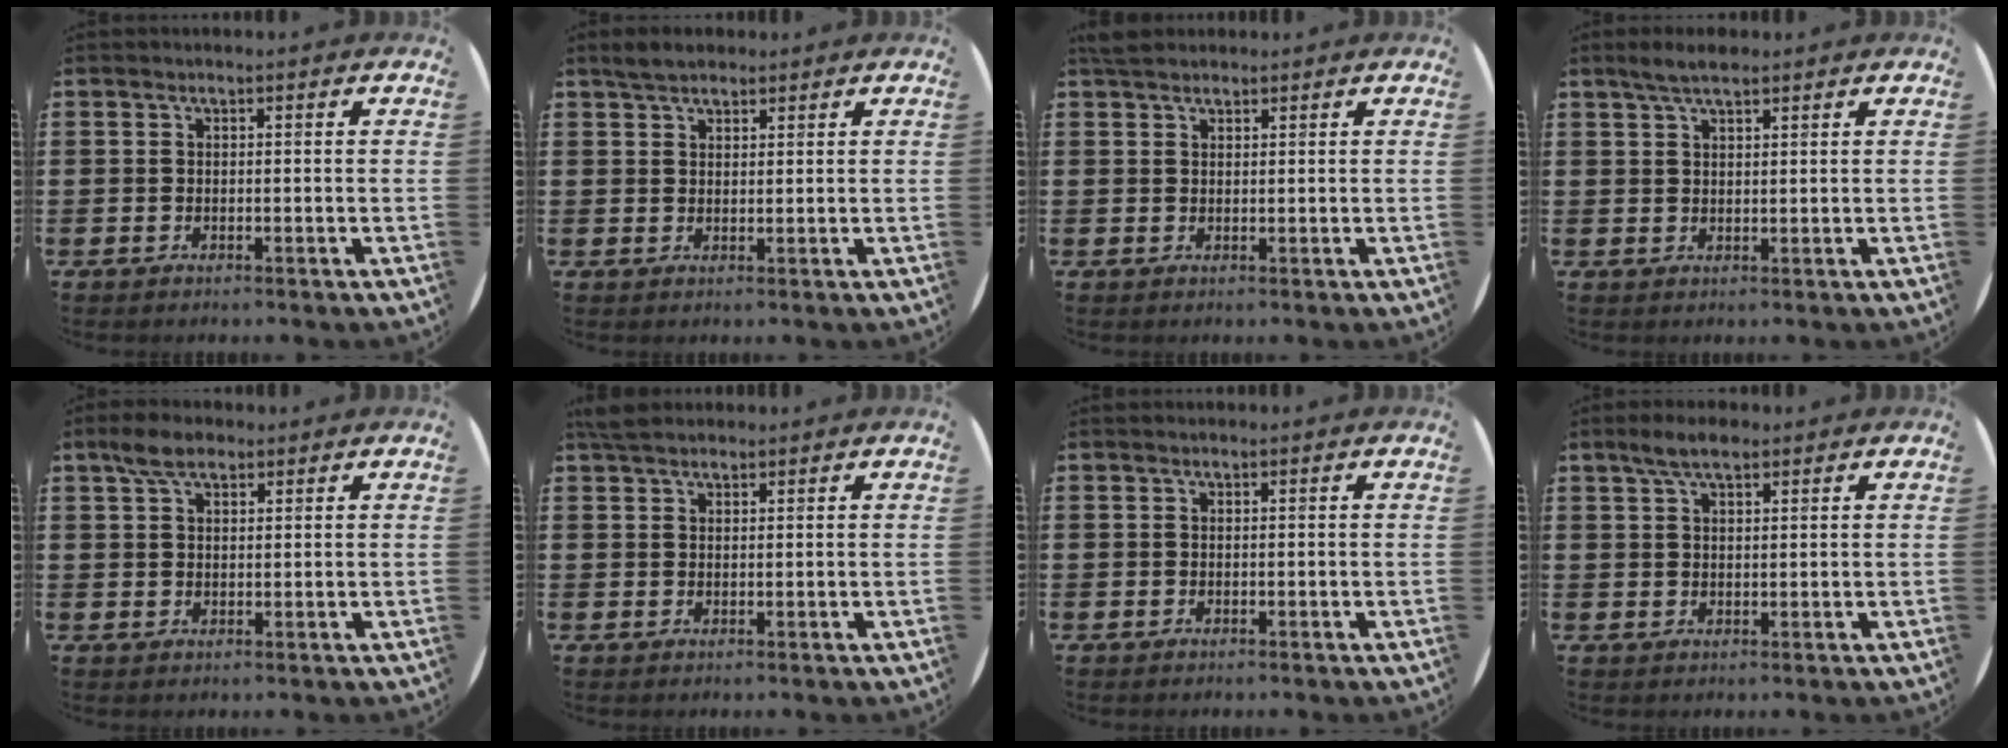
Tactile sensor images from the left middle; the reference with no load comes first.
{"total": 2.7, "force": [2.4, 1.1, 0.7], "torque": [-0.009, 0.005, 0.045]}
{"total": 2.1, "force": [1.9, 0.8, 0.6], "torque": [-0.007, 0.004, 0.034]}
{"total": 3.0, "force": [2.4, 0.8, 1.7], "torque": [-0.028, 0.003, 0.041]}
{"total": 4.2, "force": [3.0, 2.1, 2.0], "torque": [-0.036, 0.008, 0.055]}
{"total": 2.5, "force": [2.2, 1.0, 0.8], "torque": [-0.013, 0.005, 0.039]}
{"total": 0.0}
{"total": 3.8, "force": [2.8, 1.3, 2.1], "torque": [-0.038, 0.005, 0.049]}